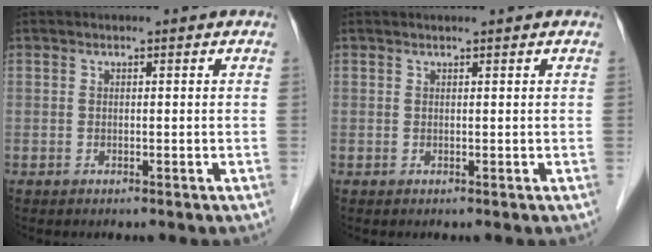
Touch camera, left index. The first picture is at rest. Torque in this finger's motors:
{"motor_torque": [0.21, -0.60, 0.00, -0.01]}